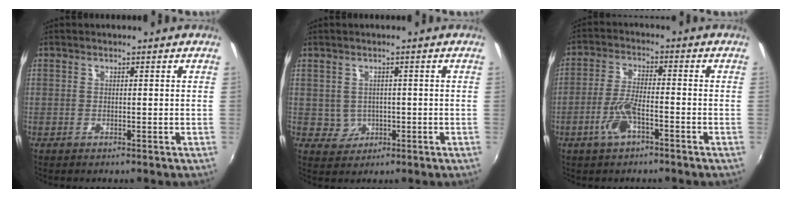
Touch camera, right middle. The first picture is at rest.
{"total": 3.1, "force": [-0.2, 3.0, 0.5], "torque": [-0.012, 0.006, 0.005]}
{"total": 6.5, "force": [-3.4, 2.0, 5.1], "torque": [-0.110, -0.001, -0.063]}